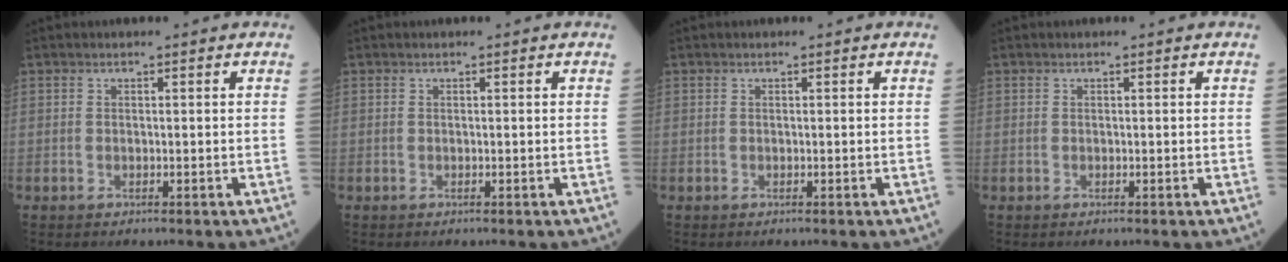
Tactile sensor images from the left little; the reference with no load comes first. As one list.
[{"total": 0.0}, {"total": 0.0}, {"total": 0.0}]